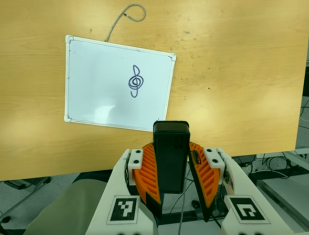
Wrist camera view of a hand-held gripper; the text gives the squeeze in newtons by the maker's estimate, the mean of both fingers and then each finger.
{"total": 8.3, "left": 6.7, "right": 9.9}